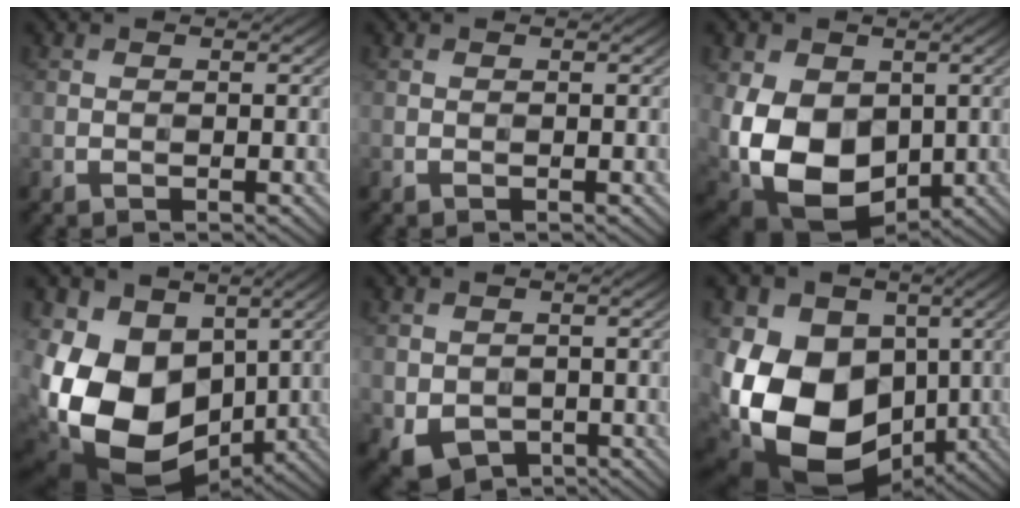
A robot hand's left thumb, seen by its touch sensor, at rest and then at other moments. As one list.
[{"total": 0.0}, {"total": 14.7, "force": [-1.0, 10.7, 10.0], "torque": [-0.211, -0.030, -0.009]}, {"total": 16.5, "force": [-0.2, 12.5, 10.8], "torque": [-0.236, -0.033, 0.016]}, {"total": 3.5, "force": [-1.3, 2.7, 1.7], "torque": [-0.040, -0.015, -0.021]}, {"total": 18.4, "force": [-2.2, 14.2, 11.6], "torque": [-0.229, -0.030, -0.044]}]